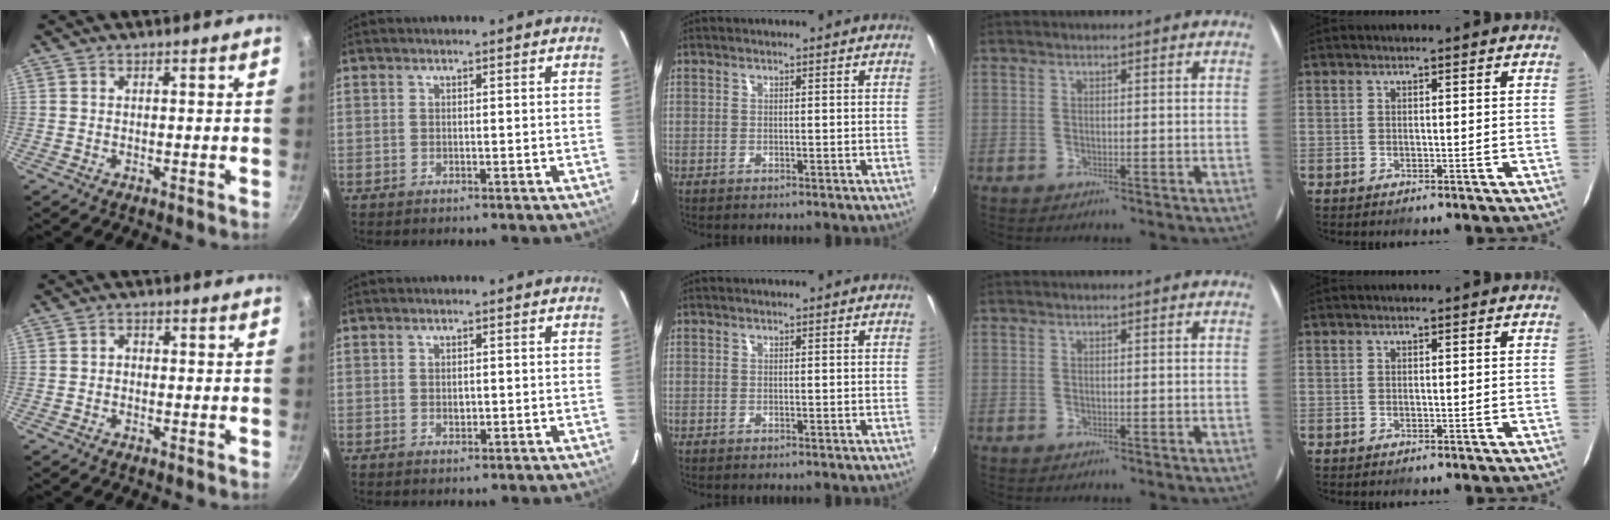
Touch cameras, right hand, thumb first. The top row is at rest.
{"thumb": {"total": 1.4, "force": [-0.4, 1.1, 0.7], "torque": [-0.009, 0.008, -0.009]}, "index": {"total": 1.4, "force": [-0.1, 1.0, 0.9], "torque": [-0.015, 0.003, 0.000]}}